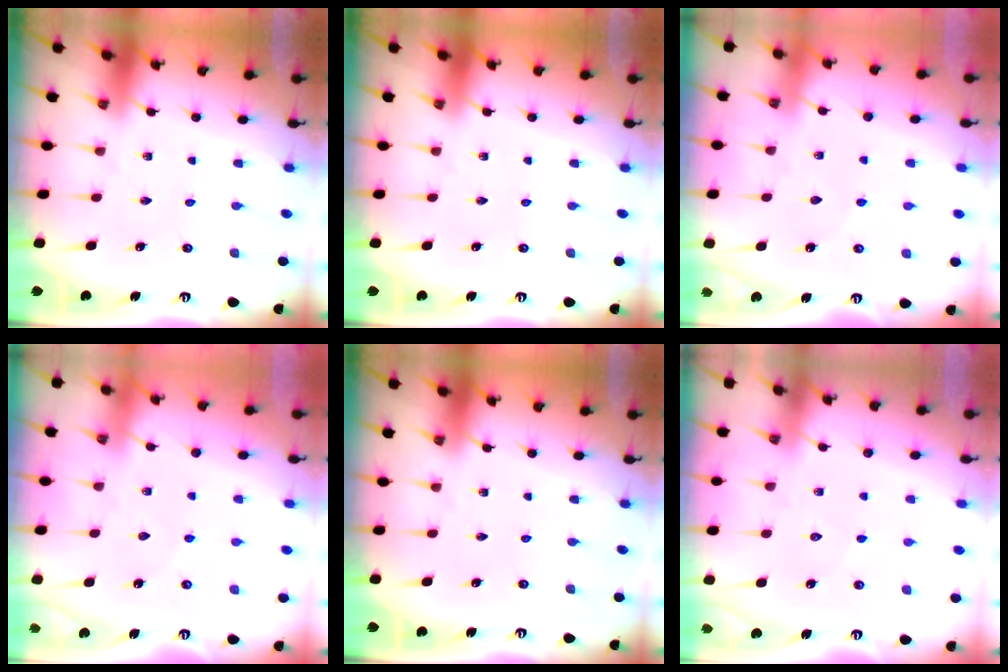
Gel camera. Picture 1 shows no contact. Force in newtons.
{"total": 0.0}
{"total": 1.8, "press": 1.8, "slide": 0.2}
{"total": 1.8, "press": 1.8, "slide": 0.2}
{"total": 0.0}
{"total": 4.2, "press": 4.2, "slide": 0.5}